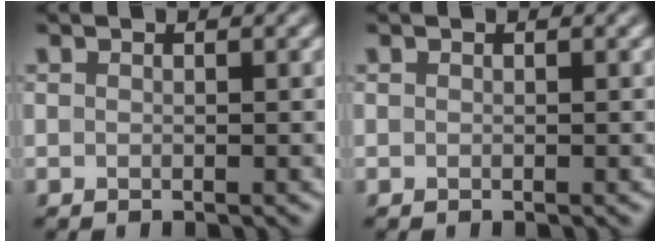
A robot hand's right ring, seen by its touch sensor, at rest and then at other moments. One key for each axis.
{"total": 0.0}